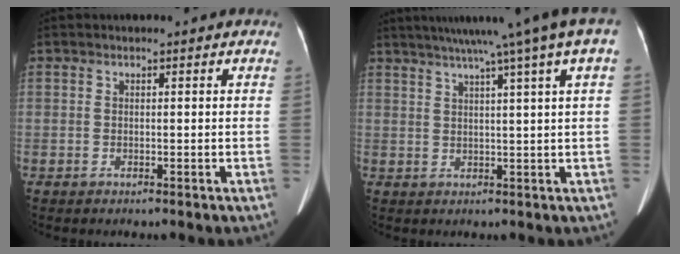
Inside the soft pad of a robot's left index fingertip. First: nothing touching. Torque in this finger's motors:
{"motor_torque": [0.68, -1.46, 0.93, 0.21]}